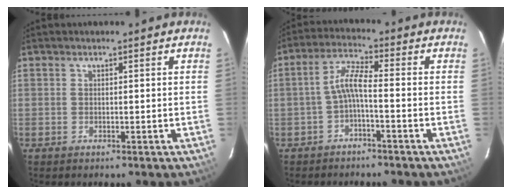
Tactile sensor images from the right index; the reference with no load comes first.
{"total": 4.5, "force": [-1.9, 0.5, 4.0], "torque": [-0.096, 0.014, -0.037]}